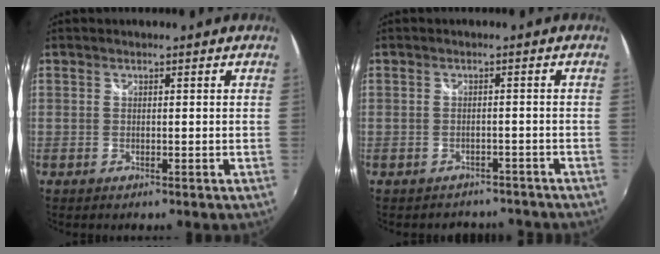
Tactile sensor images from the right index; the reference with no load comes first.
{"total": 6.6, "force": [-5.7, 3.0, 1.5], "torque": [-0.032, -0.004, -0.073]}